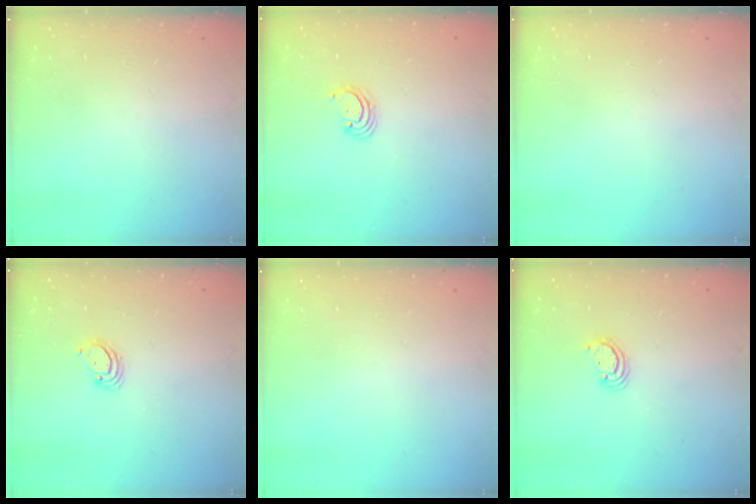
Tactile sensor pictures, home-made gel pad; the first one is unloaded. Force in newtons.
{"total": 2.6, "press": 2.6, "slide": 0.3}
{"total": 0.0}
{"total": 2.9, "press": 2.9, "slide": 0.3}
{"total": 0.0}
{"total": 2.4, "press": 2.4, "slide": 0.3}